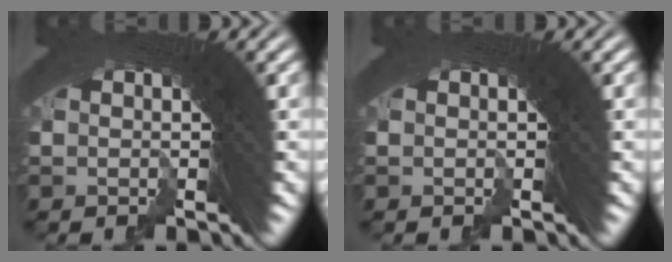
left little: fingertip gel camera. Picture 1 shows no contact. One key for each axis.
{"total": 0.0}